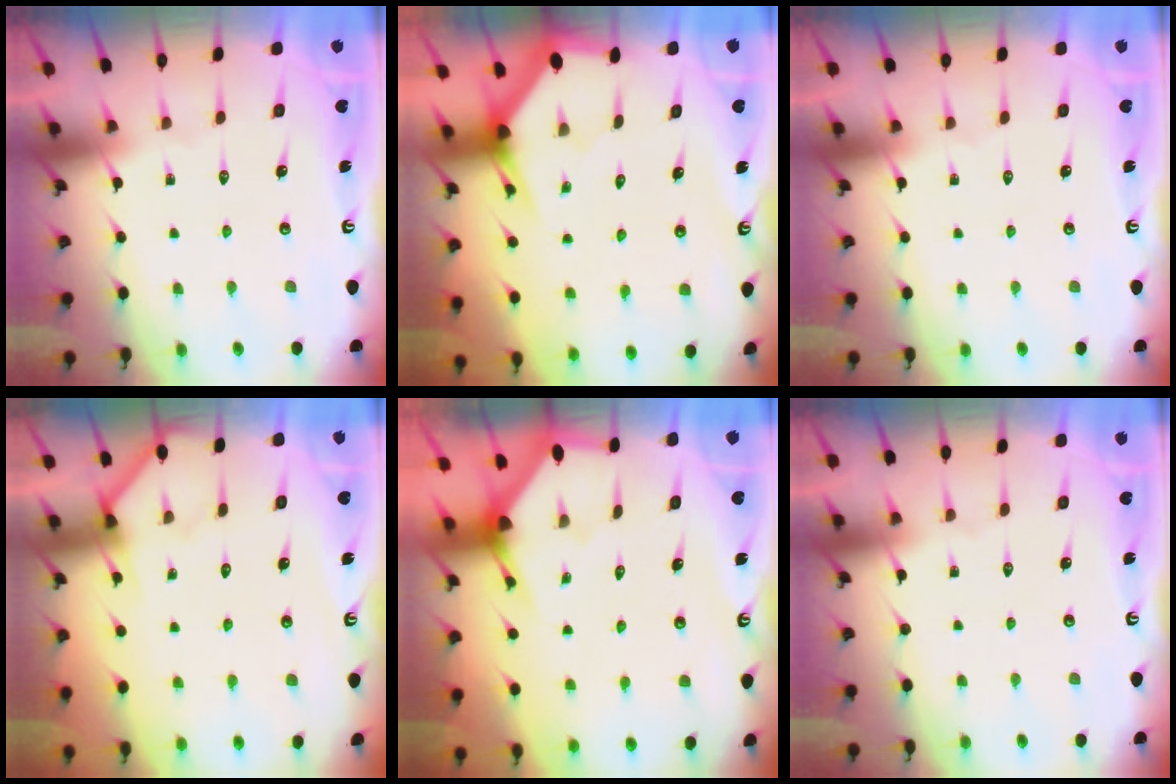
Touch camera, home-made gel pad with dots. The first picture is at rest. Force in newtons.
{"total": 3.0, "press": 3.0, "slide": 0.0}
{"total": 0.0}
{"total": 4.2, "press": 4.2, "slide": 0.3}
{"total": 3.1, "press": 3.1, "slide": 0.2}
{"total": 0.0}